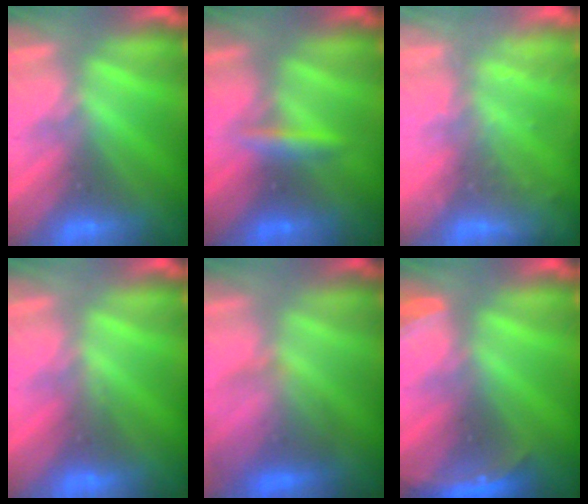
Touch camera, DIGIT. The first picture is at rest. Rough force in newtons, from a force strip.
{"total": 2.4}
{"total": 2.2}
{"total": 2.9}
{"total": 4.4}
{"total": 2.8}